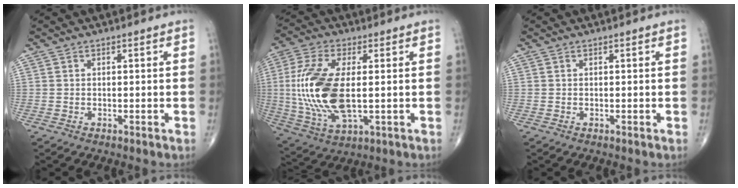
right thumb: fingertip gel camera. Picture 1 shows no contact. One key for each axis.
{"total": 17.3, "fx": 0.2, "fy": 7.7, "fz": 15.4, "tx": -0.342, "ty": -0.012, "tz": 0.009}
{"total": 0.0}